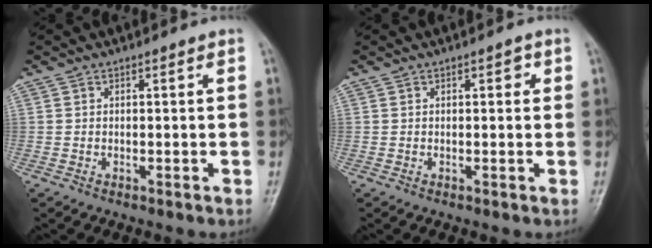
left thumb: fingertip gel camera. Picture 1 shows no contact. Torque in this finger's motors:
{"motor_torque": [-0.17, 0.01, 0.01, 0.21, 0.03]}